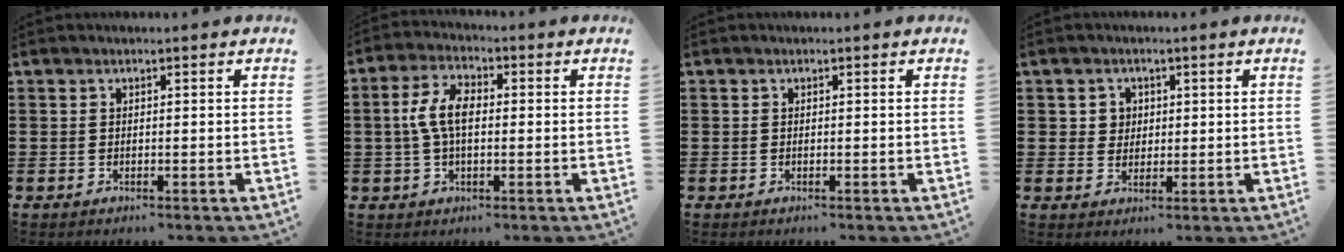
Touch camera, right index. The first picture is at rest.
{"total": 6.3, "force": [0.0, 3.2, 5.5], "torque": [-0.133, 0.003, -0.011]}
{"total": 0.0}
{"total": 2.6, "force": [0.7, 2.4, 0.6], "torque": [-0.022, 0.011, 0.010]}